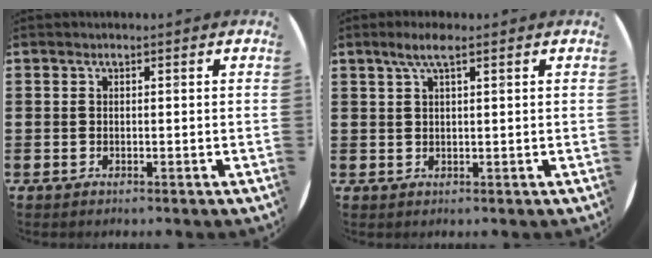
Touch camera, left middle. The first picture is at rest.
{"total": 2.9, "force": [1.7, 0.4, 2.4], "torque": [-0.049, 0.006, 0.028]}